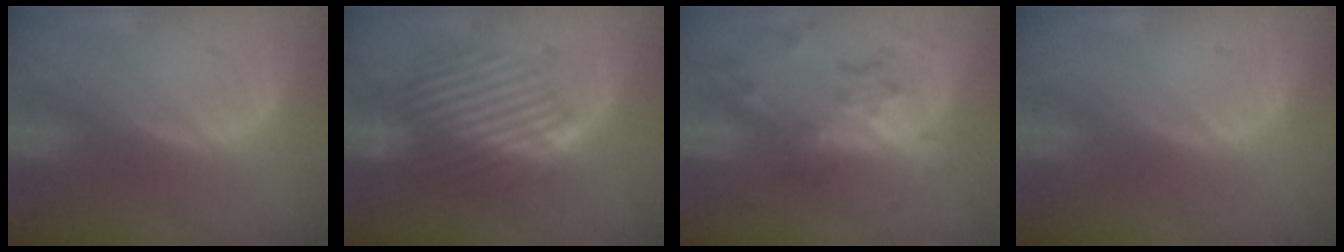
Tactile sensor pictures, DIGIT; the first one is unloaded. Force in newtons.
{"total": 8.9, "press": 8.5, "slide": 2.8}
{"total": 8.5, "press": 7.4, "slide": 4.1}
{"total": 0.0}